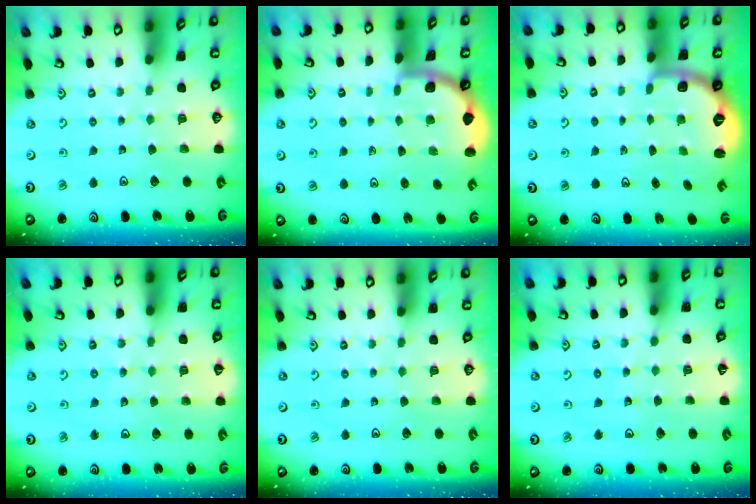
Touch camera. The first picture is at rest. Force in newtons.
{"total": 1.9, "press": 1.9, "slide": 0.0}
{"total": 2.6, "press": 1.6, "slide": 2.1}
{"total": 3.1, "press": 3.0, "slide": 0.8}
{"total": 0.0}
{"total": 4.0, "press": 4.0, "slide": 0.4}